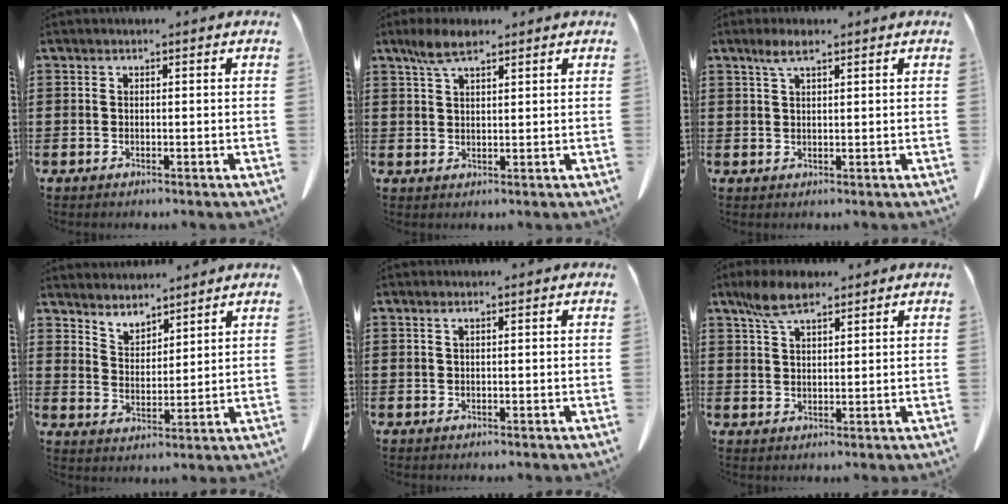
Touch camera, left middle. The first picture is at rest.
{"total": 4.6, "force": [3.0, 1.4, 3.2], "torque": [-0.069, 0.004, 0.055]}
{"total": 3.0, "force": [1.8, 0.7, 2.3], "torque": [-0.049, 0.003, 0.031]}
{"total": 4.2, "force": [4.1, 0.9, -0.5], "torque": [-0.006, -0.022, 0.077]}
{"total": 0.7, "force": [0.4, 0.0, 0.6], "torque": [-0.013, -0.001, 0.008]}
{"total": 5.9, "force": [4.1, 2.1, 3.7], "torque": [-0.083, 0.003, 0.077]}